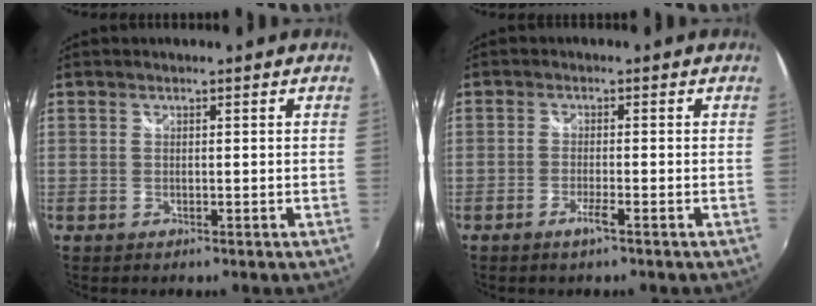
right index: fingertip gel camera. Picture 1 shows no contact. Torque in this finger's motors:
{"motor_torque": [0.73, 0.59, 0.12, 0.06]}